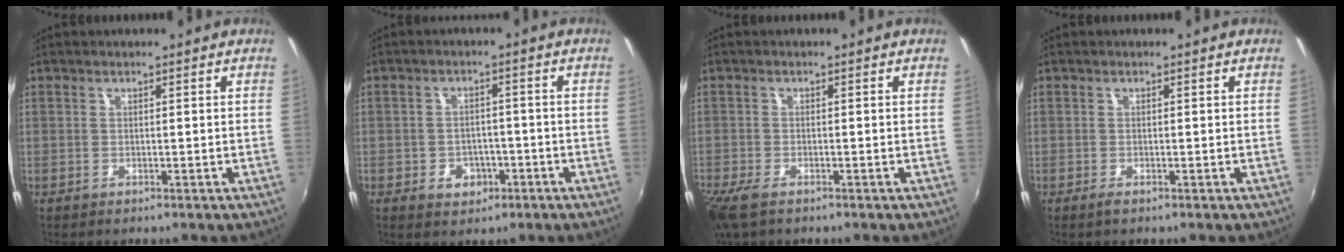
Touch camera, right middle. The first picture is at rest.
{"total": 5.1, "force": [-2.3, 4.2, 1.5], "torque": [-0.040, 0.007, -0.023]}
{"total": 5.4, "force": [-3.7, 2.1, 3.3], "torque": [-0.086, -0.022, -0.074]}
{"total": 0.6, "force": [-0.5, 0.1, 0.4], "torque": [-0.008, -0.003, -0.010]}